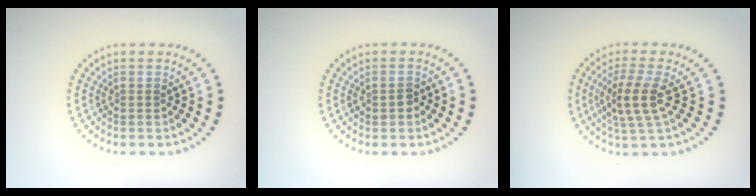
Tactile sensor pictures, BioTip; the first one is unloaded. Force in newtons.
{"total": 1.2, "press": 1.2, "slide": 0.0}
{"total": 3.7, "press": 3.2, "slide": 1.9}